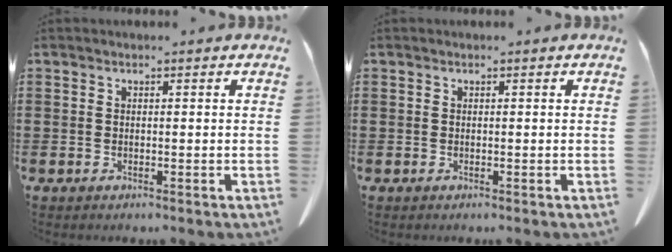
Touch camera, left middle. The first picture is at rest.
{"total": 0.0}